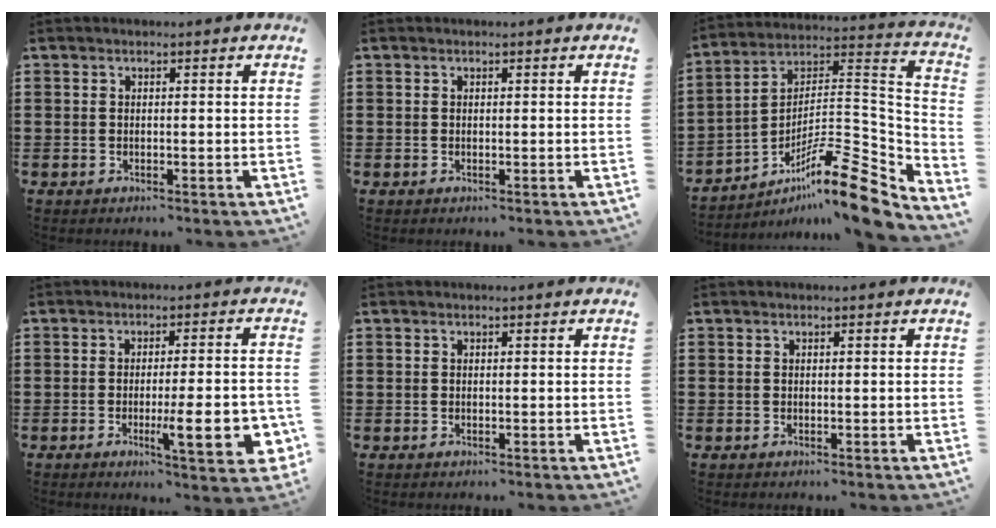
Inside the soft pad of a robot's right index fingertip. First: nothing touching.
{"total": 0.0}
{"total": 13.3, "force": [-9.6, 2.3, 8.9], "torque": [-0.128, 0.020, -0.180]}
{"total": 10.5, "force": [-2.7, 2.1, 10.0], "torque": [-0.146, -0.012, -0.041]}
{"total": 0.0}
{"total": 0.0}